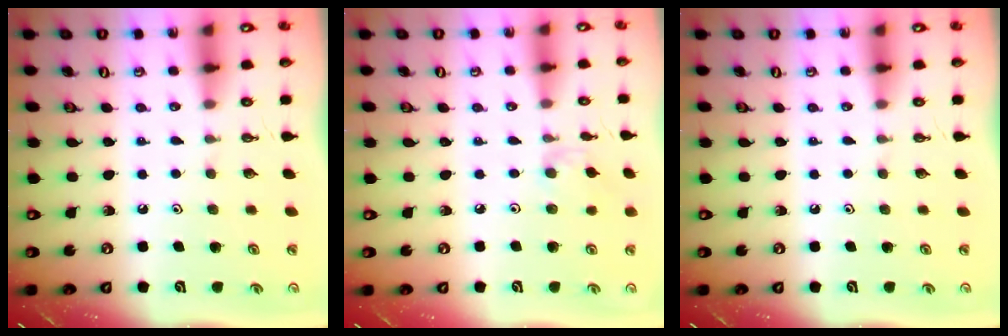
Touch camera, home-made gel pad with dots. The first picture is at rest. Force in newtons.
{"total": 3.5, "press": 3.4, "slide": 0.6}
{"total": 0.0}